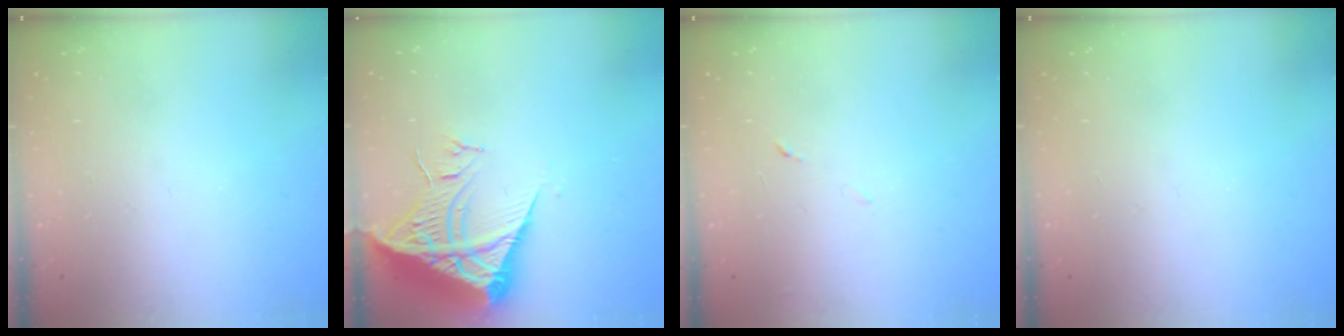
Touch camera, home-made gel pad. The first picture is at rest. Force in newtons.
{"total": 10.3, "press": 10.3, "slide": 1.2}
{"total": 5.3, "press": 5.3, "slide": 0.6}
{"total": 0.0}